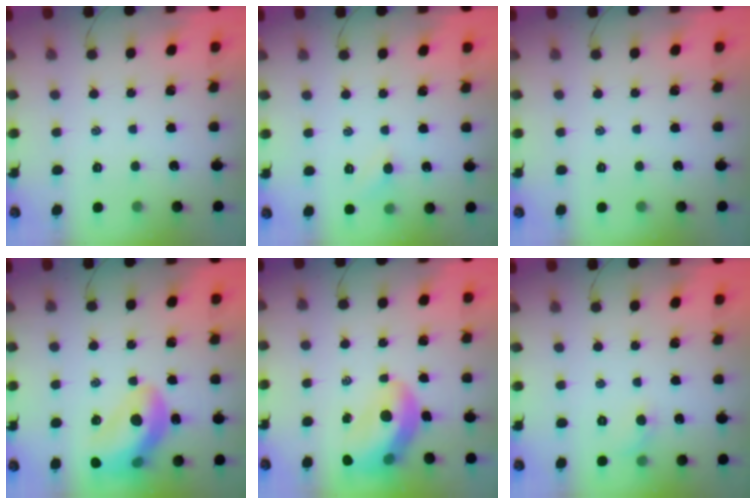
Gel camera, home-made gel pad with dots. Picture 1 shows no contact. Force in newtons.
{"total": 4.8, "press": 4.5, "slide": 1.8}
{"total": 0.0}
{"total": 16.3, "press": 16.1, "slide": 2.3}
{"total": 11.8, "press": 11.3, "slide": 3.3}
{"total": 4.5, "press": 4.3, "slide": 1.5}